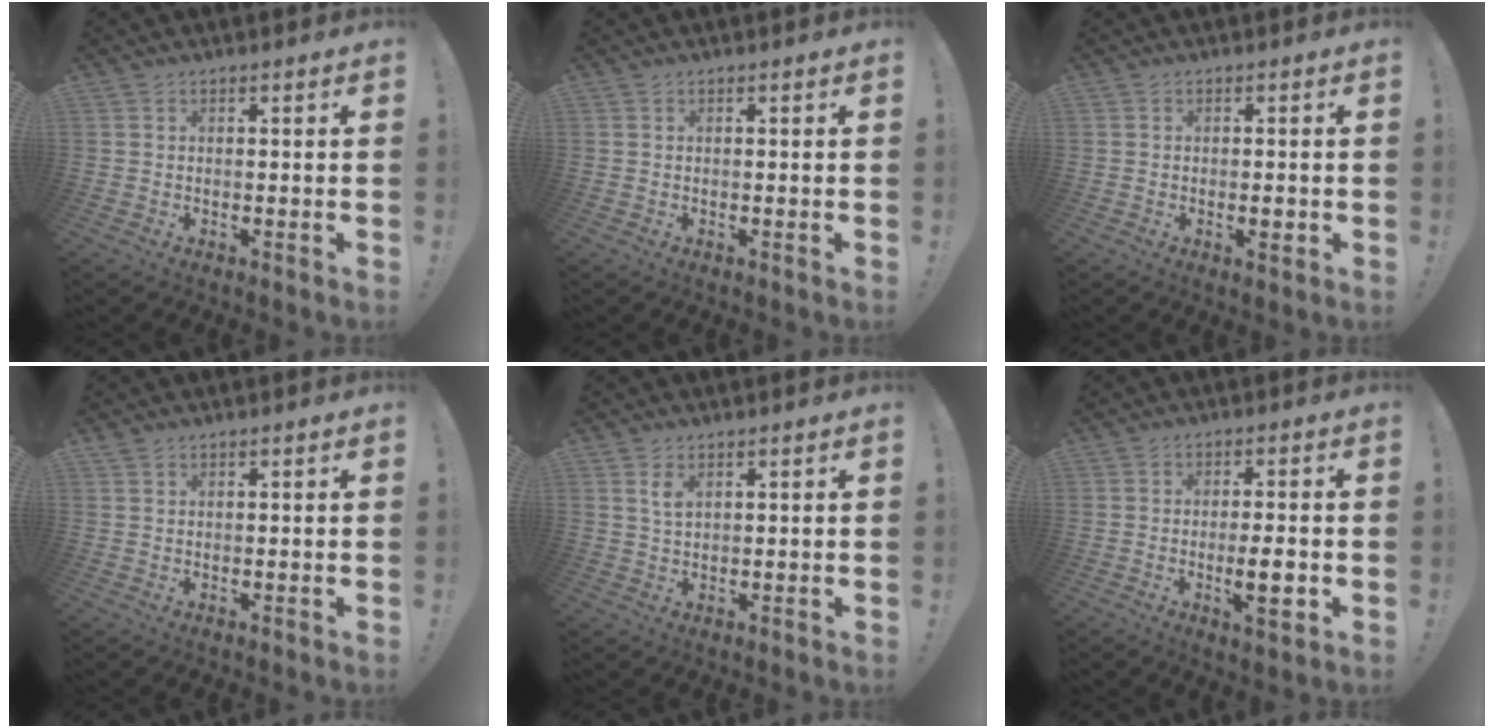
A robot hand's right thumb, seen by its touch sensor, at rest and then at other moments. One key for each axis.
{"total": 0.0}
{"total": 2.3, "fx": -0.6, "fy": 0.6, "fz": 2.1, "tx": -0.025, "ty": -0.001, "tz": -0.011}
{"total": 0.8, "fx": 0.6, "fy": 0.4, "fz": 0.2, "tx": 0.003, "ty": -0.004, "tz": 0.012}
{"total": 3.0, "fx": 1.6, "fy": 1.5, "fz": 2.1, "tx": -0.031, "ty": -0.007, "tz": 0.025}
{"total": 7.3, "fx": -1.9, "fy": 1.4, "fz": 6.9, "tx": -0.098, "ty": -0.005, "tz": -0.032}